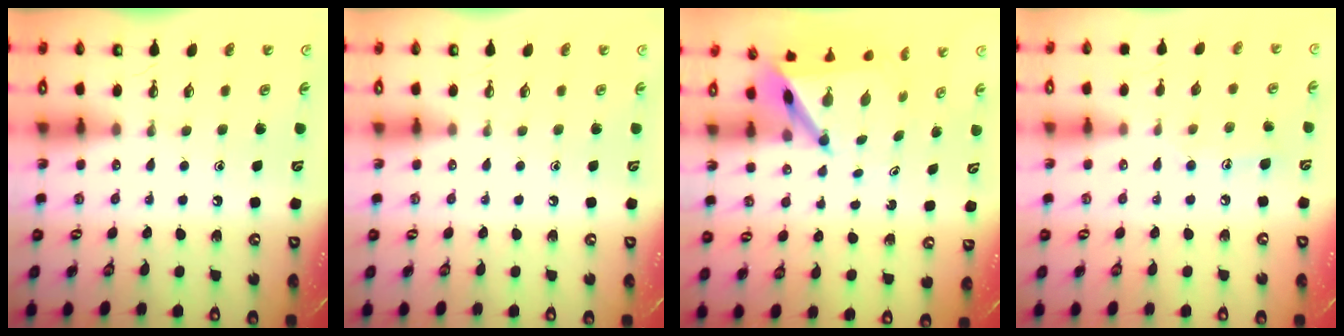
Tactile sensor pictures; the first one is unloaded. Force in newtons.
{"total": 0.0}
{"total": 6.4, "press": 6.4, "slide": 0.6}
{"total": 6.5, "press": 6.5, "slide": 0.4}